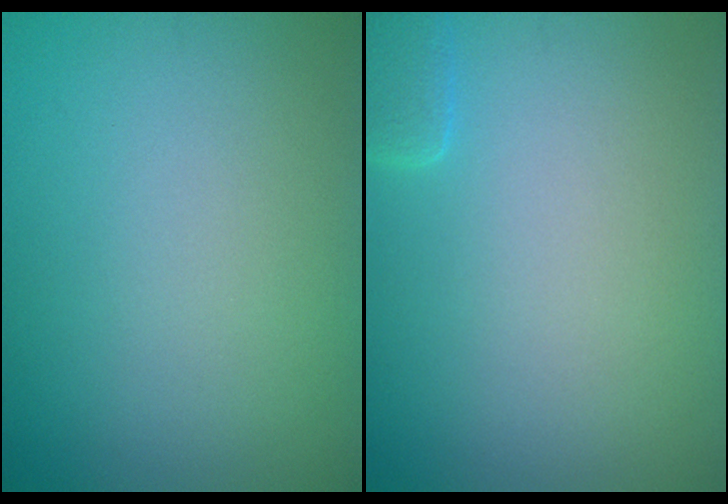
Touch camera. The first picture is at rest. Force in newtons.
{"total": 1.4, "press": 1.4, "slide": 0.1}